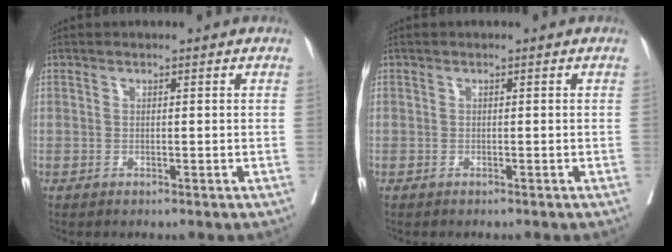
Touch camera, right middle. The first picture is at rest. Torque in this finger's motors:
{"motor_torque": [0.69, -0.69, -0.44, -0.21]}